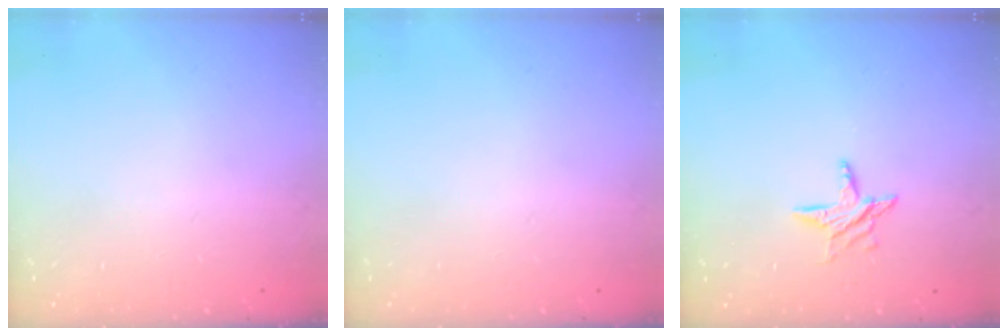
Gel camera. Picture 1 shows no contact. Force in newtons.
{"total": 0.0}
{"total": 6.1, "press": 6.0, "slide": 0.6}